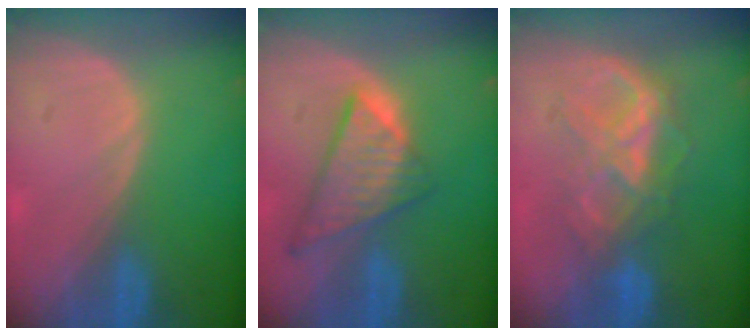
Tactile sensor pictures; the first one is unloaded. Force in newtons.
{"total": 8.6, "press": 7.4, "slide": 4.4}
{"total": 7.3, "press": 7.3, "slide": 0.3}